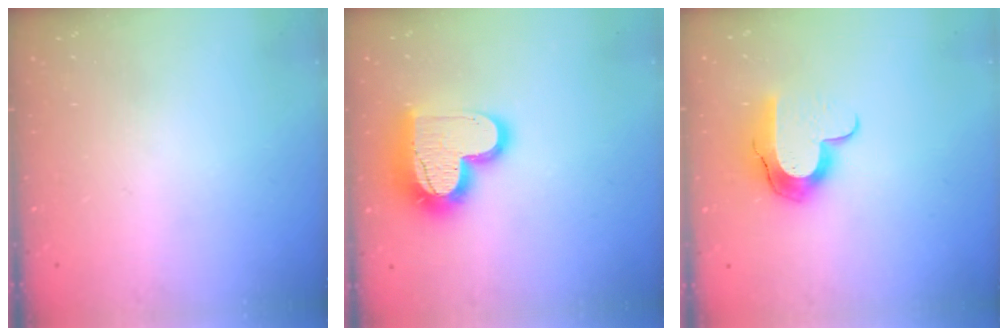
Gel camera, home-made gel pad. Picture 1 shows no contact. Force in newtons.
{"total": 17.7, "press": 17.7, "slide": 1.5}
{"total": 10.8, "press": 10.7, "slide": 0.7}